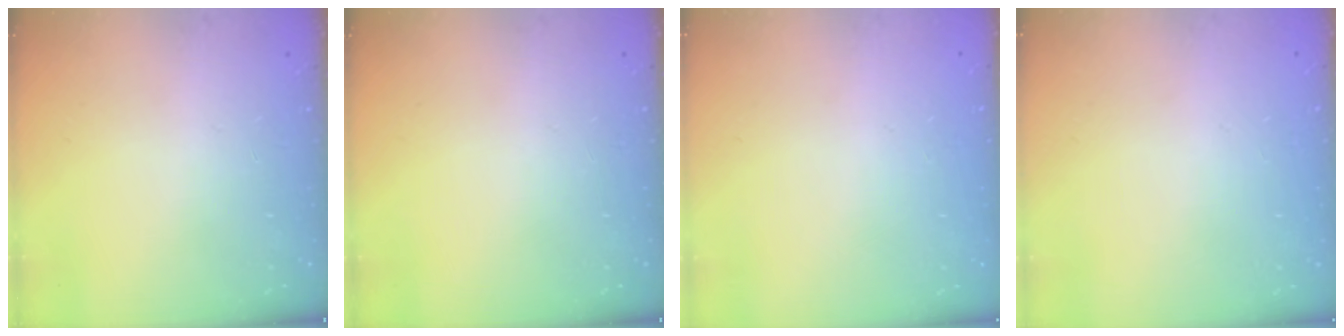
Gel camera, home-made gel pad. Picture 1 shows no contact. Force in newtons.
{"total": 0.0}
{"total": 0.0}
{"total": 0.0}